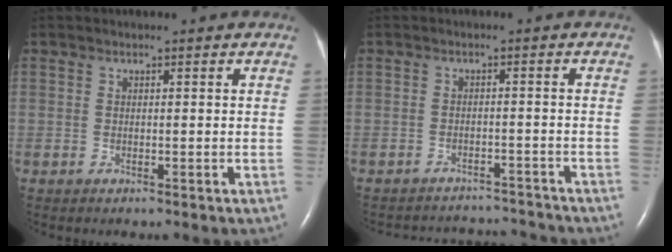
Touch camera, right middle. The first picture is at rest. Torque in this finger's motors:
{"motor_torque": [0.04, -0.18, -0.06, 0.00]}